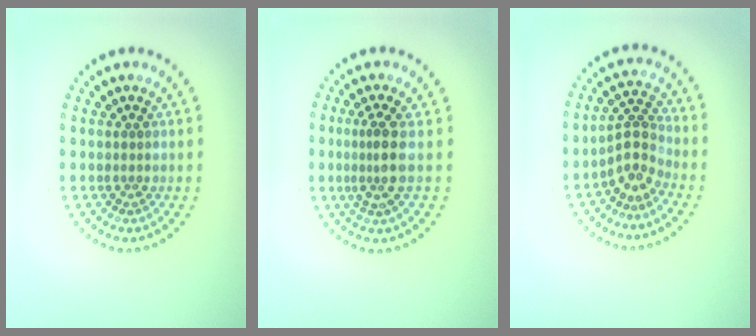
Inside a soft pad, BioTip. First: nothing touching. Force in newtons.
{"total": 2.6, "press": 1.9, "slide": 1.8}
{"total": 2.9, "press": 2.1, "slide": 2.0}